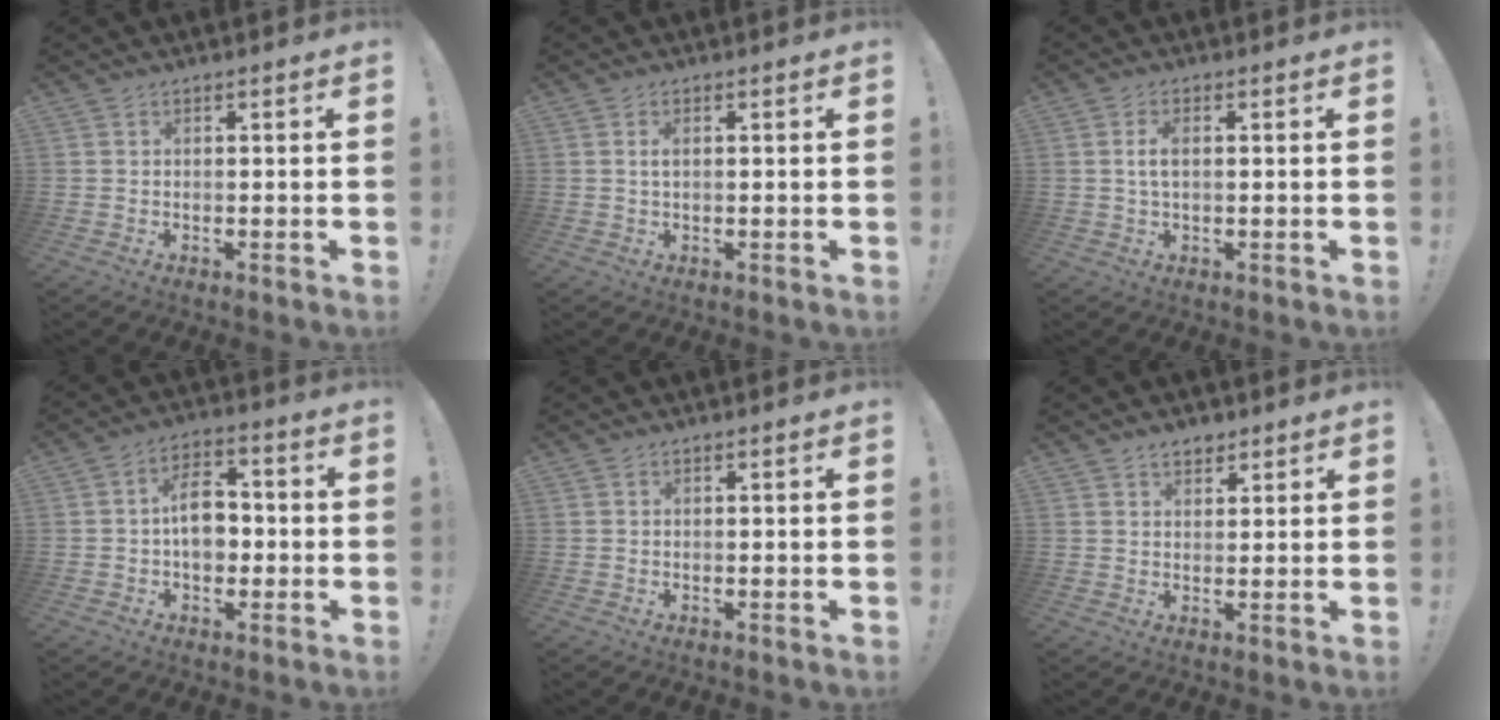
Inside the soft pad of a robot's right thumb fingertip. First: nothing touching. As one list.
[{"total": 1.6, "force": [0.2, 0.5, 1.5], "torque": [-0.029, 0.002, 0.002]}, {"total": 3.6, "force": [0.2, 1.5, 3.2], "torque": [-0.060, 0.005, 0.003]}, {"total": 10.5, "force": [-0.6, 7.3, 7.5], "torque": [-0.119, 0.014, -0.008]}, {"total": 0.0}, {"total": 3.6, "force": [2.7, 2.2, 1.1], "torque": [-0.006, -0.013, 0.047]}]